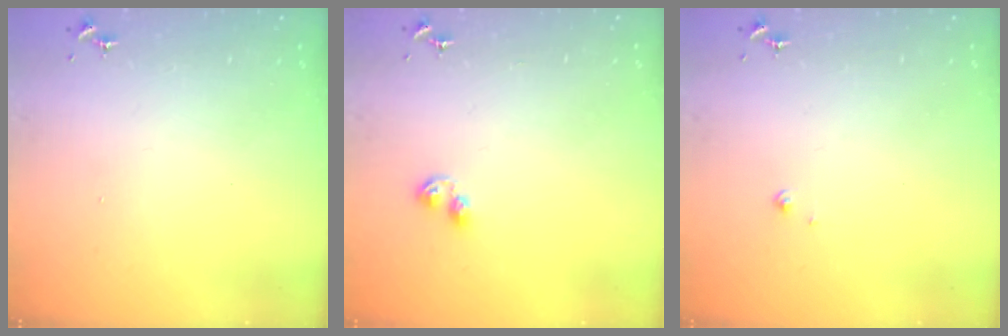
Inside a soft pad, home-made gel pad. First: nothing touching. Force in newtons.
{"total": 3.7, "press": 3.7, "slide": 0.4}
{"total": 2.1, "press": 2.1, "slide": 0.2}